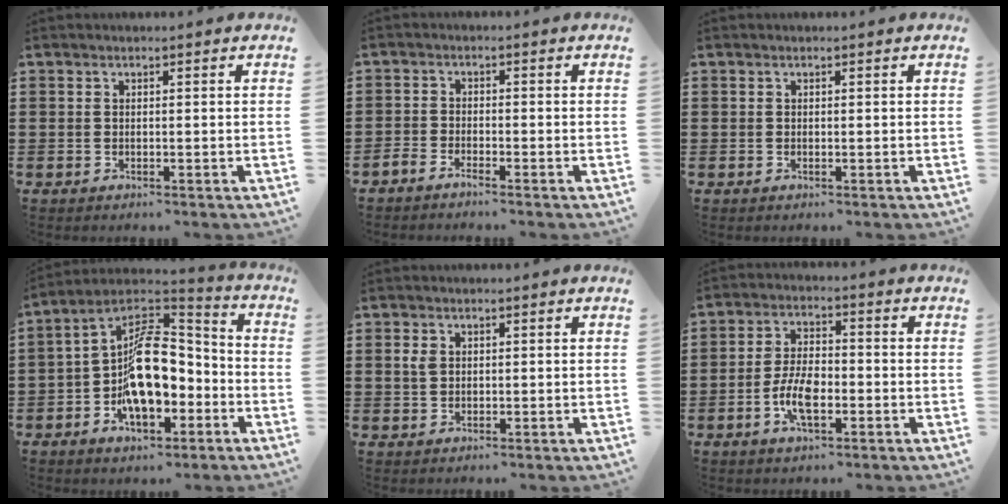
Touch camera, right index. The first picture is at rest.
{"total": 2.1, "force": [-2.1, 0.1, -0.1], "torque": [-0.005, 0.005, -0.044]}
{"total": 0.0}
{"total": 13.3, "force": [-3.6, 7.0, 10.6], "torque": [-0.198, 0.002, -0.067]}
{"total": 2.0, "force": [0.4, 1.4, 1.3], "torque": [-0.029, 0.008, 0.007]}
{"total": 6.6, "force": [-2.2, 2.9, 5.5], "torque": [-0.126, 0.000, -0.047]}